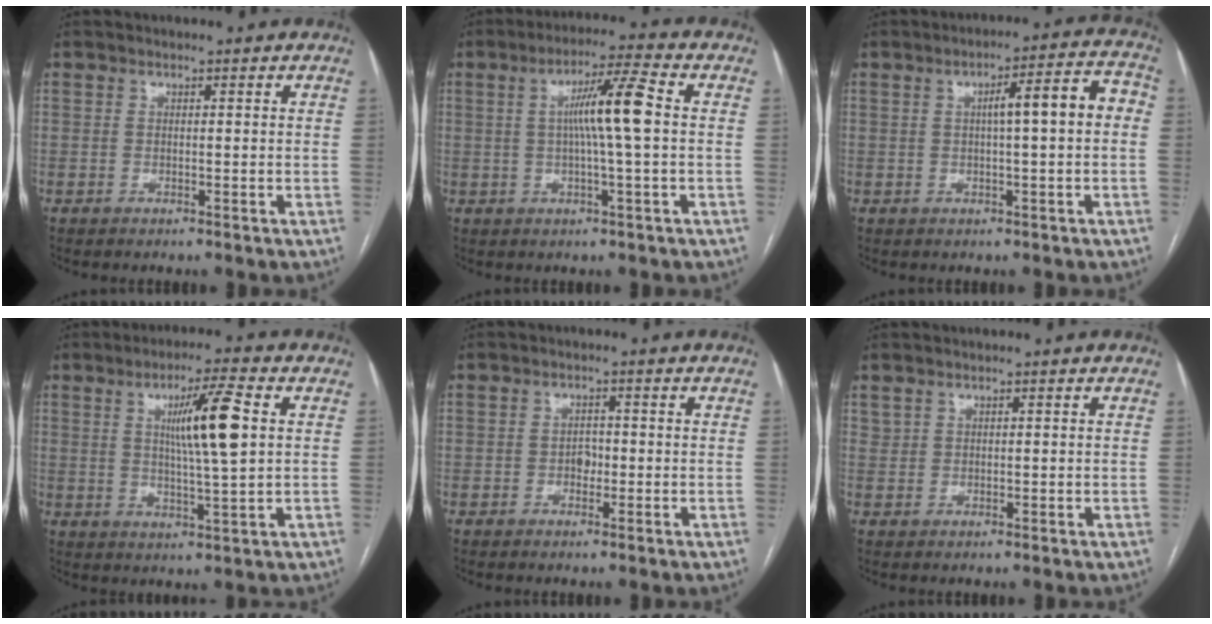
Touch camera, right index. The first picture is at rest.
{"total": 8.6, "force": [0.7, -0.3, 8.6], "torque": [-0.151, 0.011, 0.010]}
{"total": 7.8, "force": [0.4, 1.0, 7.8], "torque": [-0.108, 0.030, 0.003]}
{"total": 9.5, "force": [2.2, -0.1, 9.2], "torque": [-0.157, -0.002, 0.037]}
{"total": 1.7, "force": [-0.4, 1.3, 1.1], "torque": [-0.013, 0.008, -0.004]}
{"total": 1.1, "force": [0.9, 0.7, 0.0], "torque": [0.007, 0.005, 0.017]}